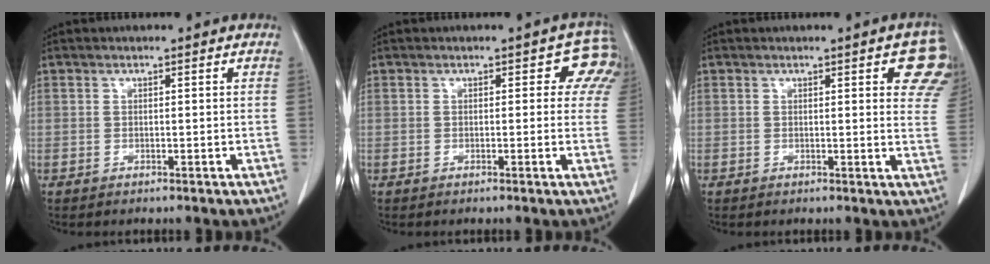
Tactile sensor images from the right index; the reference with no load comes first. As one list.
[{"total": 4.0, "force": [2.0, 2.8, 2.0], "torque": [0.005, 0.001, -0.001]}, {"total": 7.5, "force": [4.1, 1.9, 6.0], "torque": [-0.055, -0.010, 0.028]}]